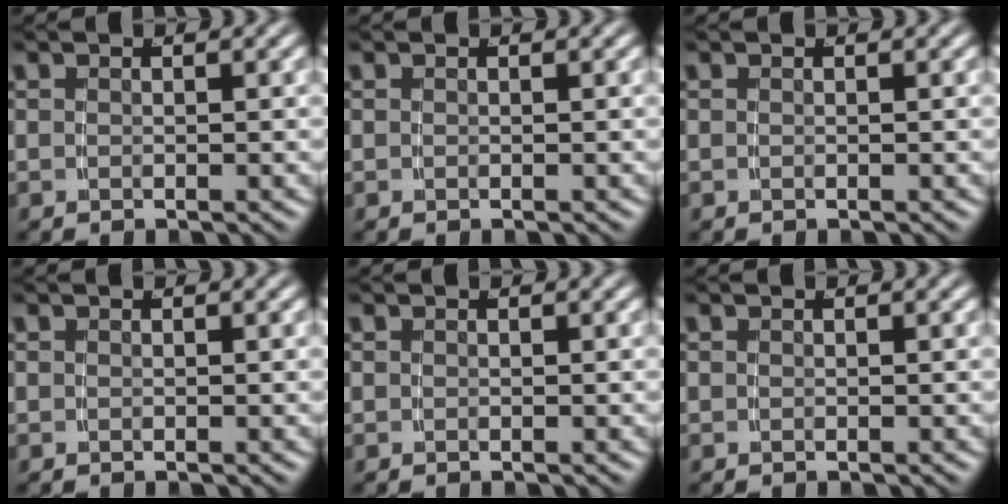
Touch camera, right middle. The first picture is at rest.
{"total": 0.0}
{"total": 0.0}
{"total": 0.0}
{"total": 0.0}
{"total": 0.0}